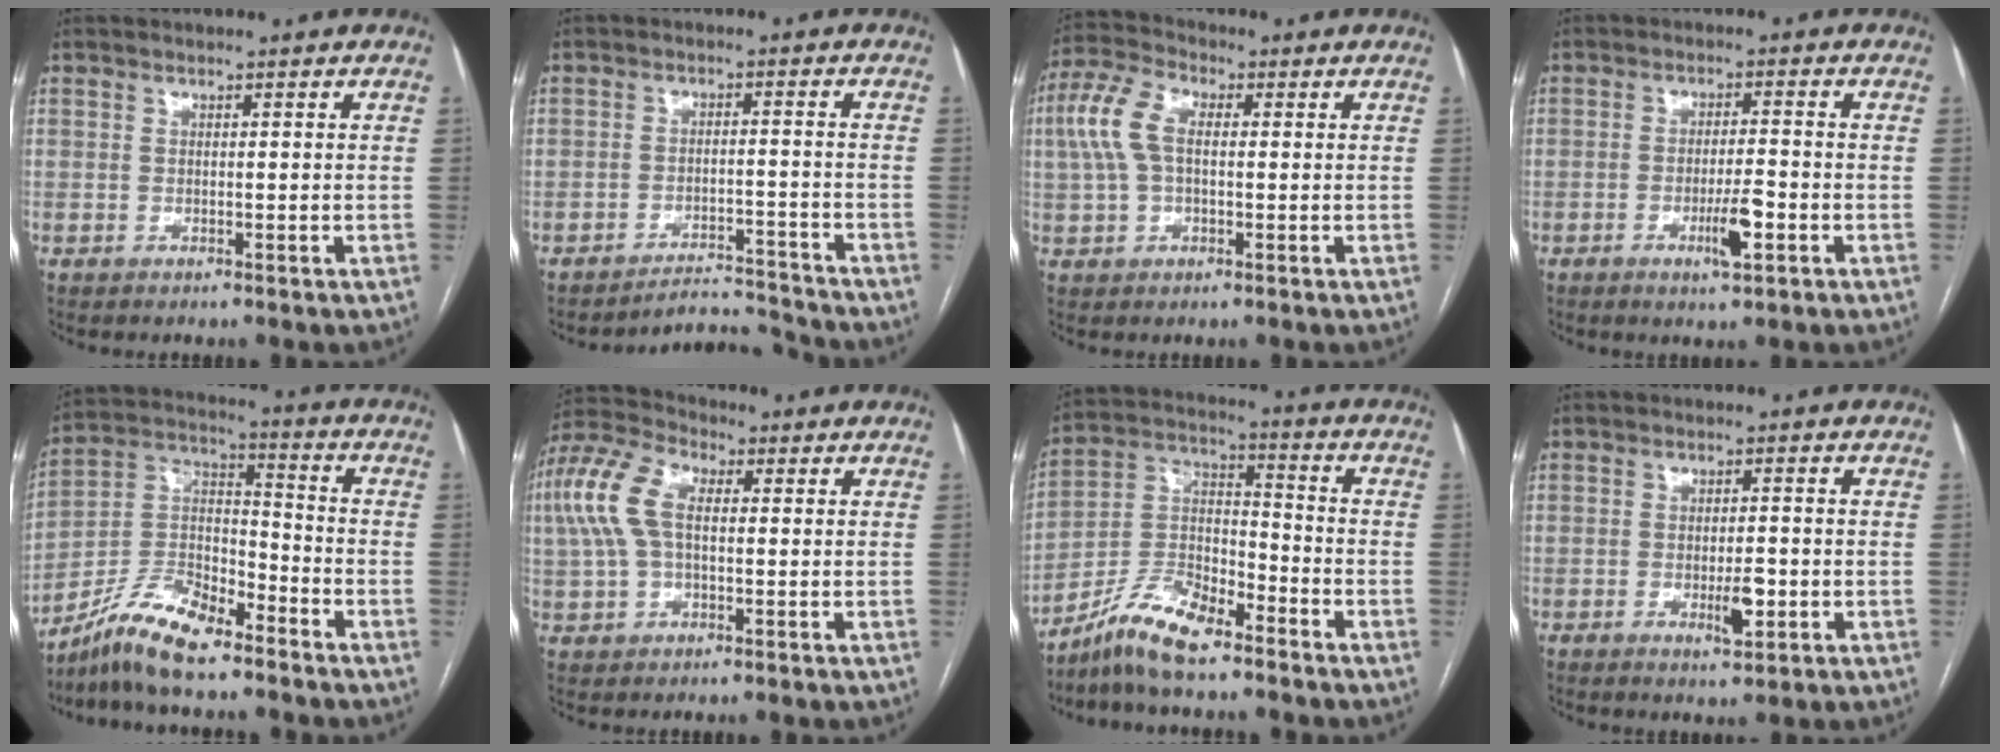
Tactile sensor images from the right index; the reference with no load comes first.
{"total": 5.5, "force": [-5.3, -0.3, -1.4], "torque": [0.027, 0.018, -0.082]}
{"total": 7.4, "force": [0.8, 3.8, 6.3], "torque": [-0.167, 0.030, 0.013]}
{"total": 4.9, "force": [-2.0, 0.5, 4.4], "torque": [-0.077, -0.004, -0.033]}
{"total": 11.3, "force": [-9.4, 2.8, 5.6], "torque": [-0.110, 0.022, -0.177]}
{"total": 9.4, "force": [1.2, 4.8, 8.0], "torque": [-0.207, 0.035, 0.019]}
{"total": 10.3, "force": [-8.5, 2.6, 5.2], "torque": [-0.106, 0.017, -0.162]}
{"total": 3.7, "force": [-1.1, 1.0, 3.4], "torque": [-0.057, -0.001, -0.012]}